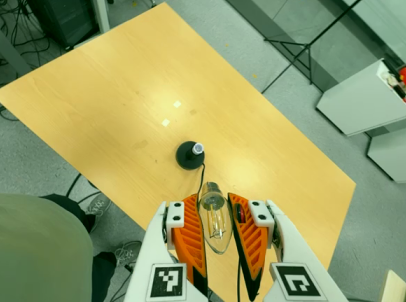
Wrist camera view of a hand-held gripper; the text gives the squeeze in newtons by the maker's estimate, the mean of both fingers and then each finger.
{"total": 20.7, "left": 22.6, "right": 18.7}